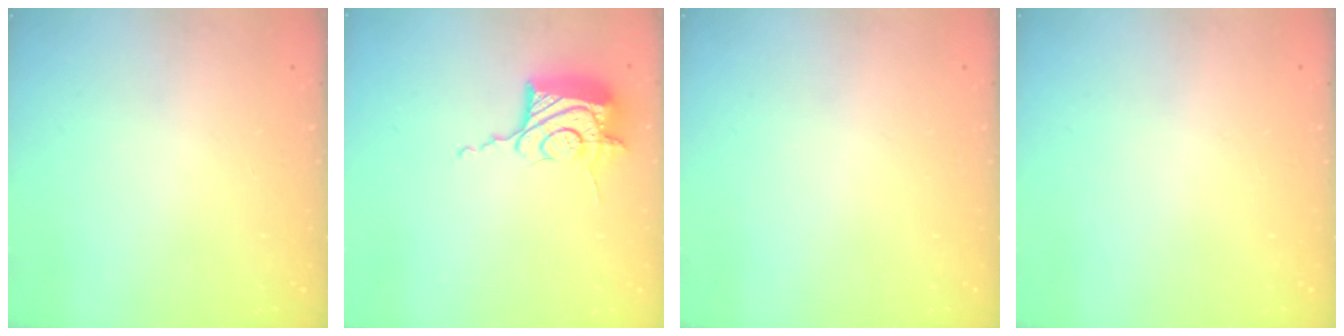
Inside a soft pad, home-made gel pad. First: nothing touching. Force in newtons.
{"total": 17.2, "press": 17.1, "slide": 0.7}
{"total": 0.0}
{"total": 0.0}